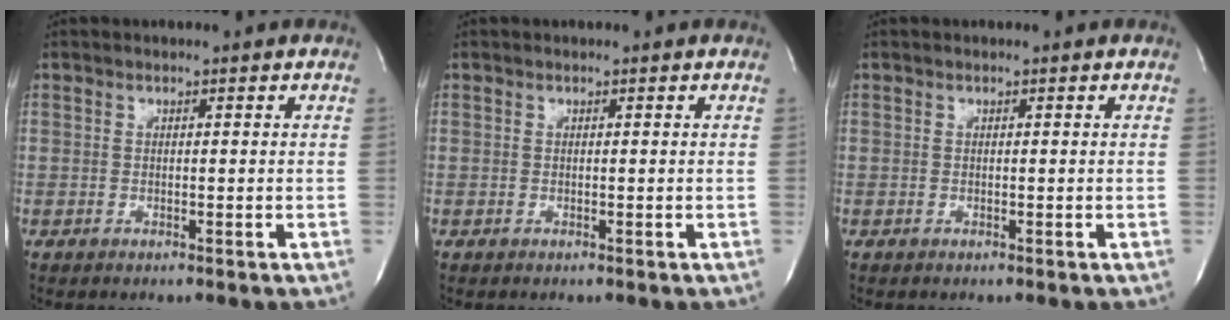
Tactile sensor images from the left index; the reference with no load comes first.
{"total": 0.0}
{"total": 0.0}